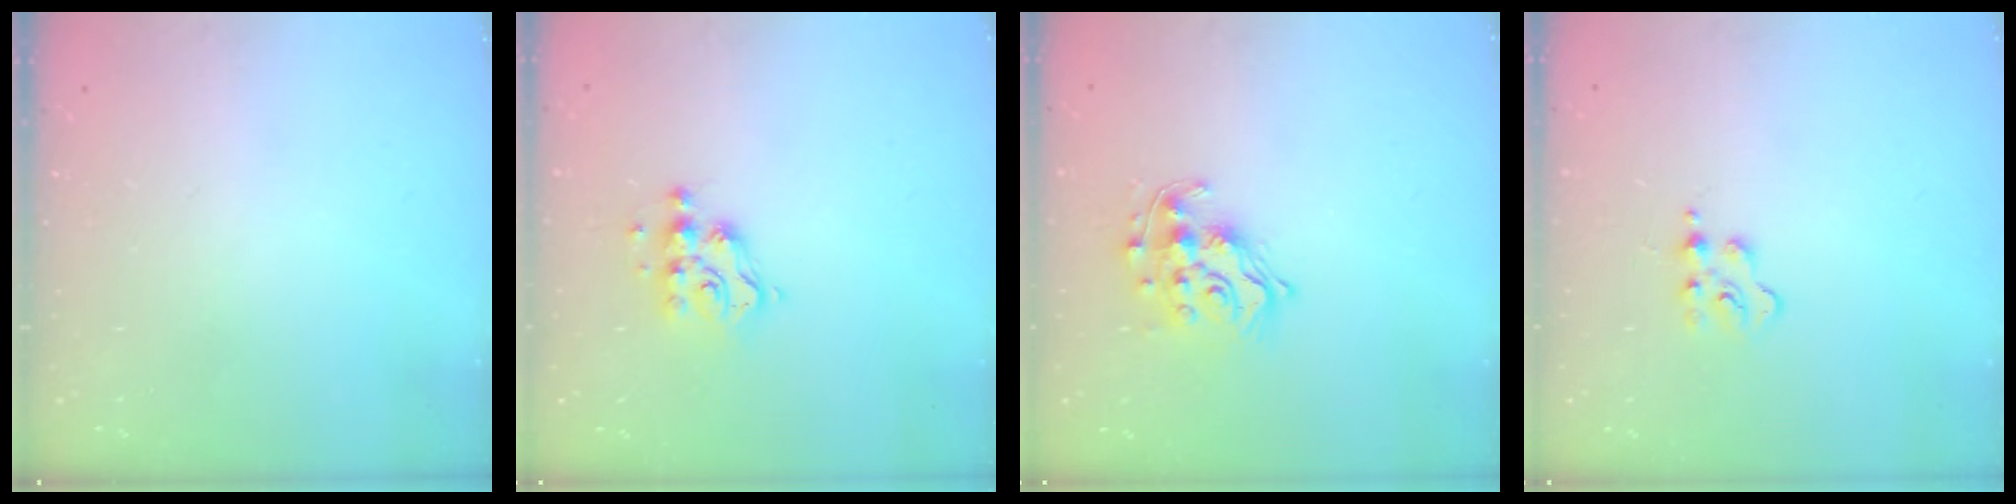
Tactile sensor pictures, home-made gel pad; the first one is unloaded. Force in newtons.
{"total": 7.1, "press": 7.1, "slide": 0.3}
{"total": 13.0, "press": 12.9, "slide": 1.2}
{"total": 2.8, "press": 2.8, "slide": 0.3}